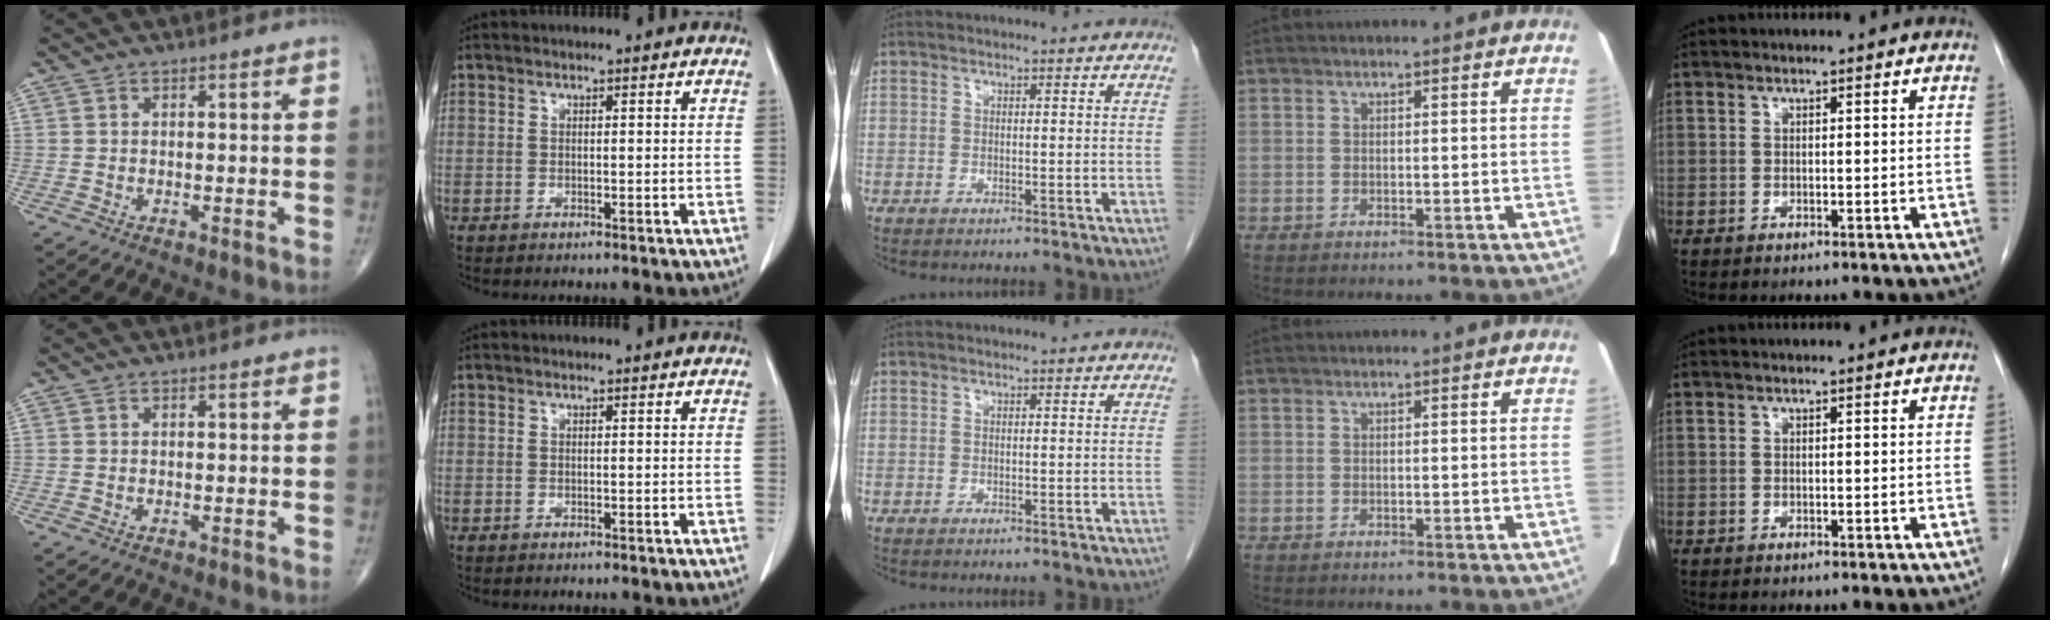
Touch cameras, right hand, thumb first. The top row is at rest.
{}